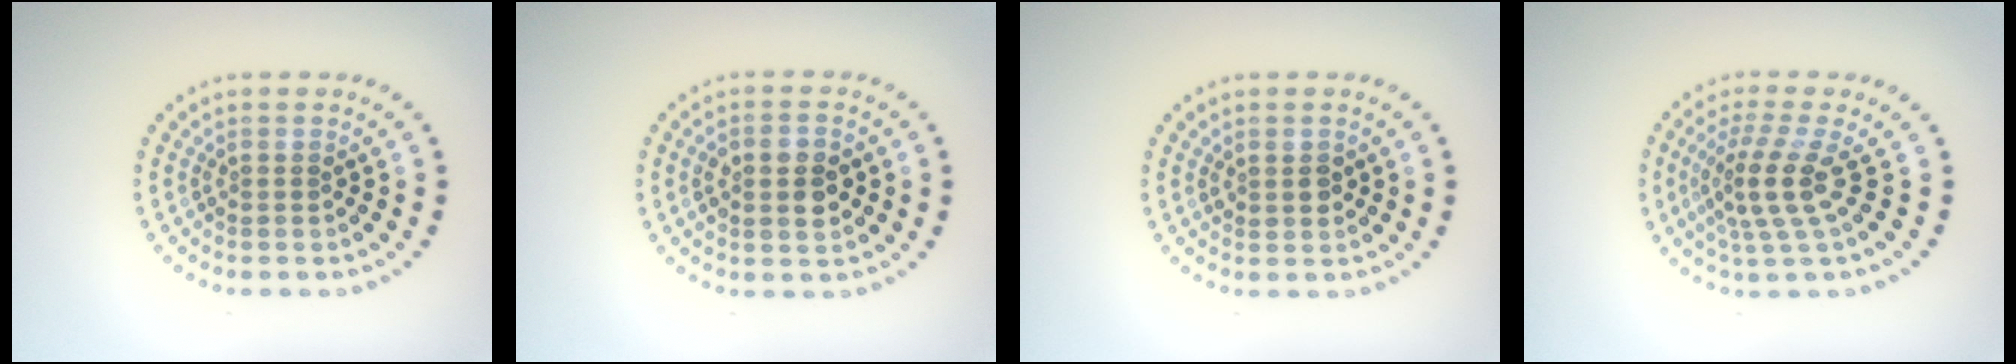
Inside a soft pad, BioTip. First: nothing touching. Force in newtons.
{"total": 3.6, "press": 3.5, "slide": 0.3}
{"total": 1.4, "press": 1.3, "slide": 0.2}
{"total": 3.9, "press": 2.7, "slide": 2.8}